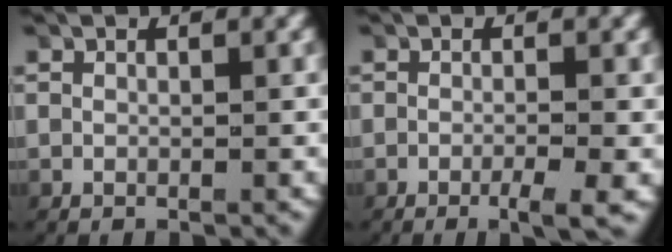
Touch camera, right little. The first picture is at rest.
{"total": 2.5, "force": [-1.4, 0.2, 2.1], "torque": [-0.025, 0.003, -0.028]}